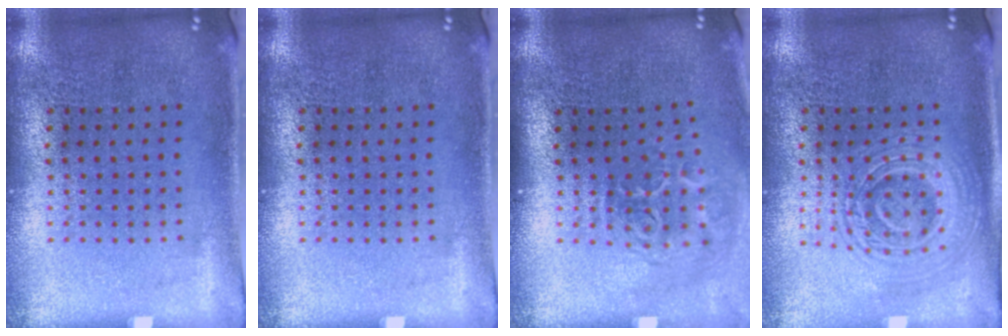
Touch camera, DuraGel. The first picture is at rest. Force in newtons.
{"total": 0.0}
{"total": 1.9, "press": 1.2, "slide": 1.5}
{"total": 2.1, "press": 2.1, "slide": 0.4}